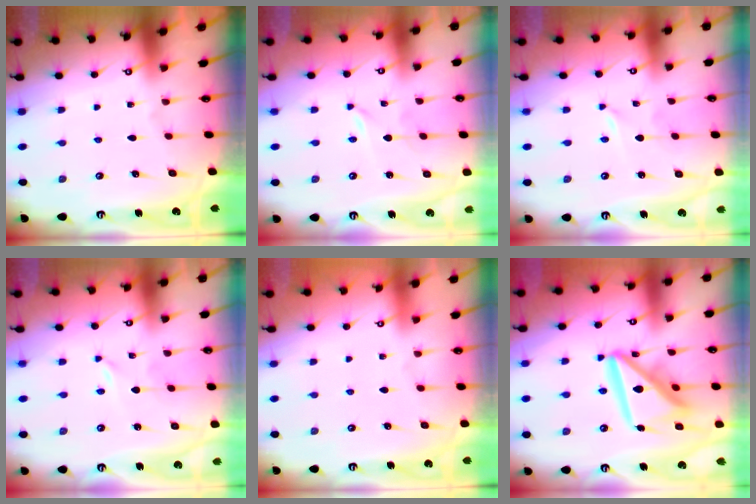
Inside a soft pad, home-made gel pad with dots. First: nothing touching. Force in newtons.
{"total": 0.0}
{"total": 0.0}
{"total": 0.0}
{"total": 0.0}
{"total": 17.1, "press": 17.0, "slide": 2.2}